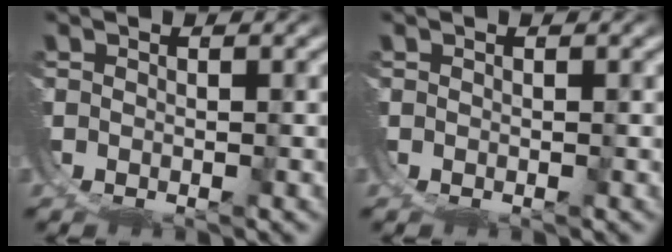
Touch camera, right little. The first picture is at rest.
{"total": 0.0}